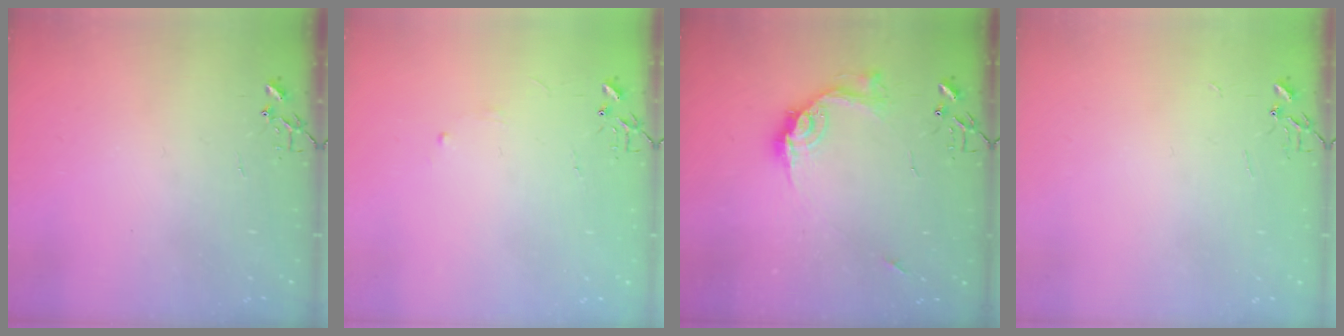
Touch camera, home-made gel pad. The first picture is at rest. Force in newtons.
{"total": 2.9, "press": 2.8, "slide": 0.5}
{"total": 14.2, "press": 14.2, "slide": 1.3}
{"total": 1.8, "press": 1.8, "slide": 0.2}